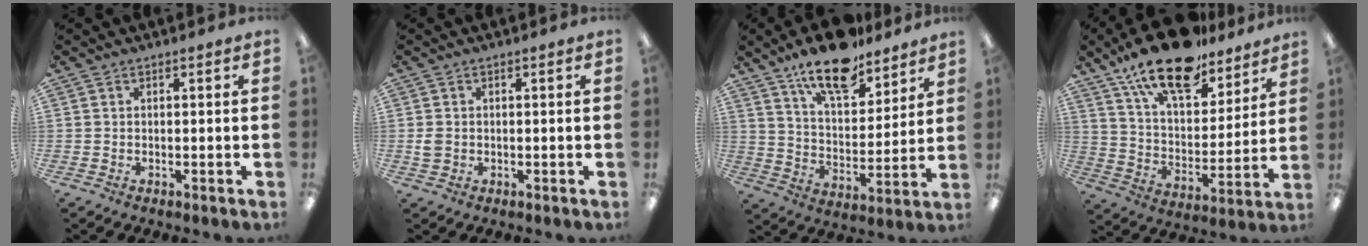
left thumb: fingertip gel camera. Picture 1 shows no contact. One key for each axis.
{"total": 2.3, "fx": 0.0, "fy": 1.9, "fz": 1.2, "tx": -0.013, "ty": 0.002, "tz": -0.001}
{"total": 15.4, "fx": 12.6, "fy": 5.5, "fz": 7.1, "tx": -0.122, "ty": -0.076, "tz": 0.221}
{"total": 19.6, "fx": 15.2, "fy": 7.6, "fz": 9.8, "tx": -0.174, "ty": -0.096, "tz": 0.266}